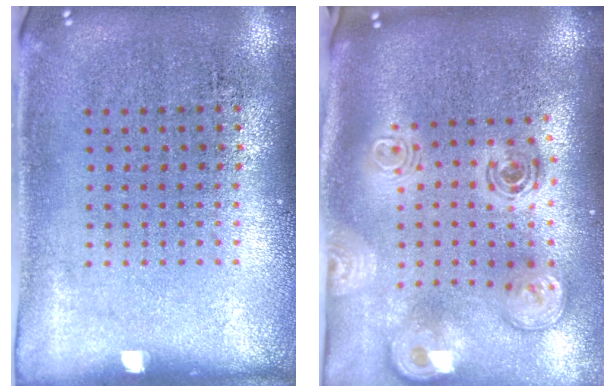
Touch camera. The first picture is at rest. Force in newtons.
{"total": 3.0, "press": 2.1, "slide": 2.2}